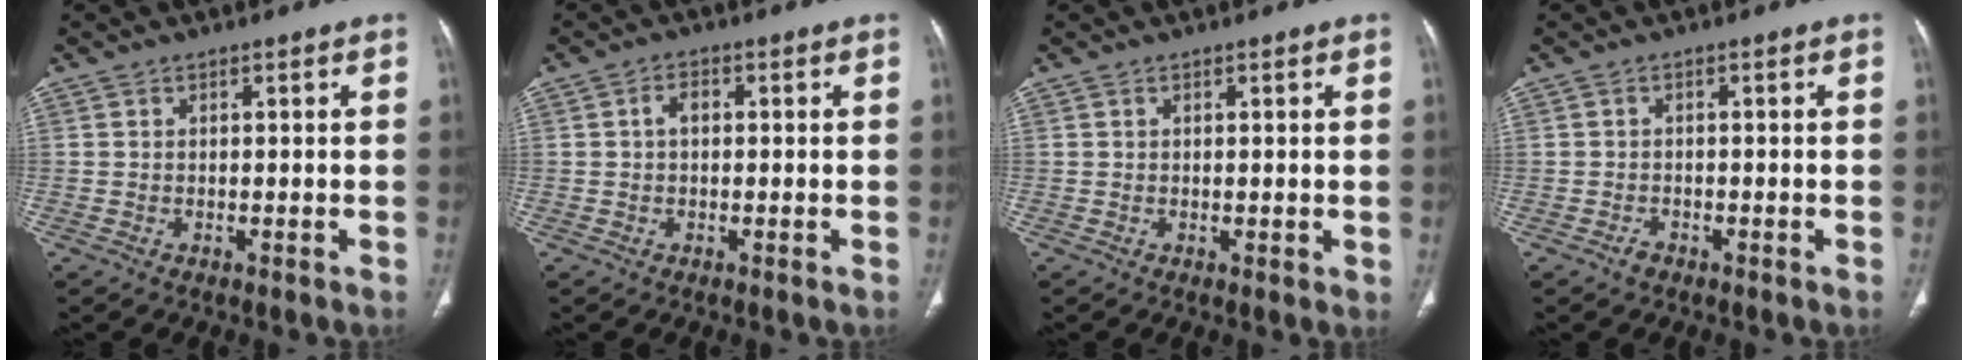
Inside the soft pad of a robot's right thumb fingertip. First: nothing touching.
{"total": 2.4, "force": [0.1, 1.5, 1.8], "torque": [-0.028, 0.010, -0.002]}
{"total": 0.9, "force": [0.1, 0.3, 0.8], "torque": [-0.015, -0.006, 0.002]}
{"total": 1.5, "force": [-1.1, 1.0, 0.5], "torque": [-0.010, 0.004, -0.019]}